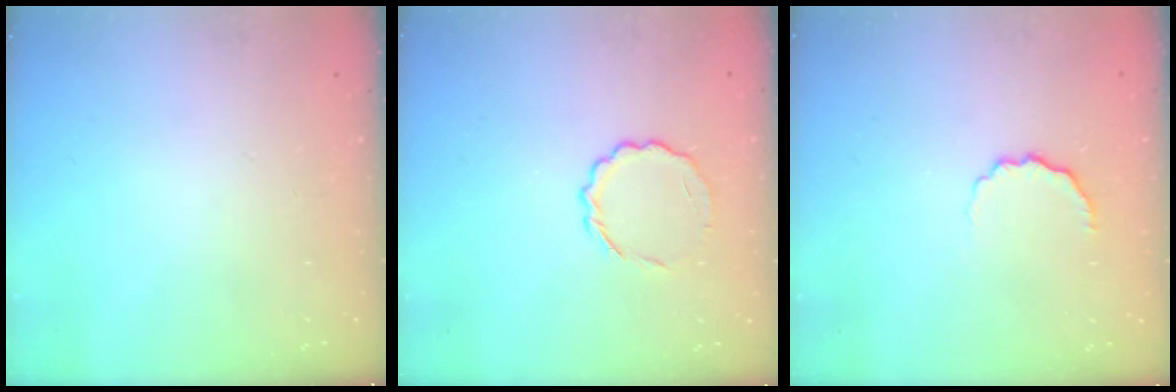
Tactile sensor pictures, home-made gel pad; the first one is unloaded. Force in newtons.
{"total": 5.5, "press": 5.3, "slide": 1.6}
{"total": 5.6, "press": 5.4, "slide": 1.5}